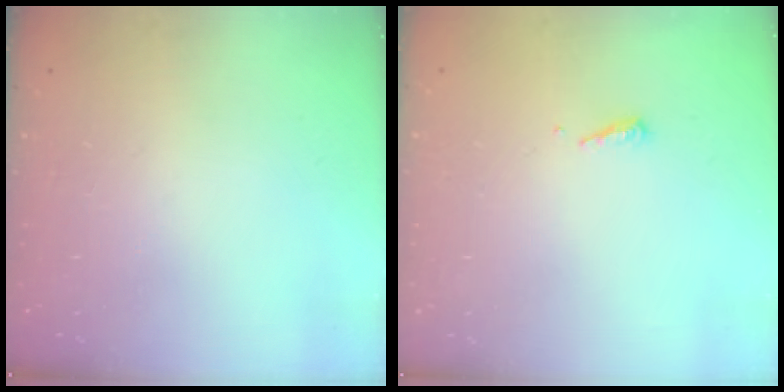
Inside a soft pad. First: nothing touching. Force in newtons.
{"total": 4.8, "press": 4.8, "slide": 0.5}